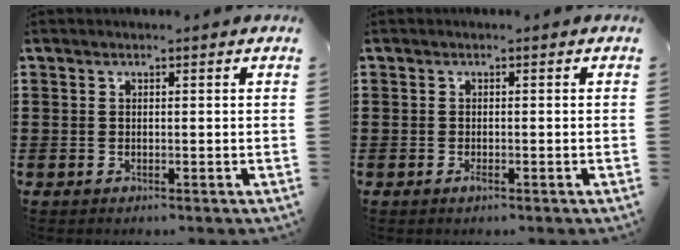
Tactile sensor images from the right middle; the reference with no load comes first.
{"total": 0.9, "force": [-0.5, 0.2, 0.7], "torque": [-0.016, -0.005, -0.008]}